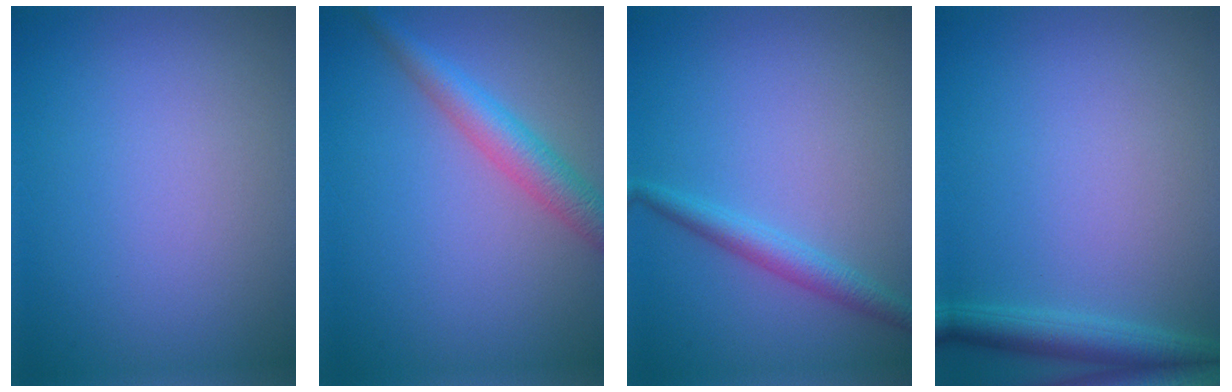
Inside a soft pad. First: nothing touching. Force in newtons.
{"total": 3.6, "press": 3.6, "slide": 0.1}
{"total": 2.3, "press": 2.3, "slide": 0.1}
{"total": 3.0, "press": 3.0, "slide": 0.2}